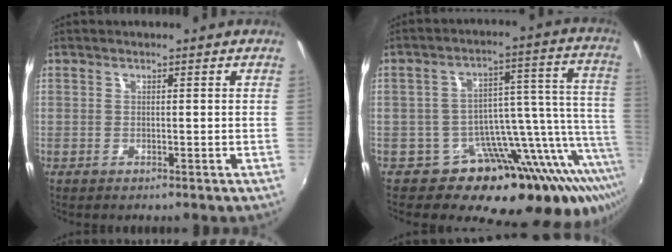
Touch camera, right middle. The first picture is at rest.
{"total": 22.6, "force": [-14.4, 10.1, 14.2], "torque": [-0.161, 0.004, -0.208]}